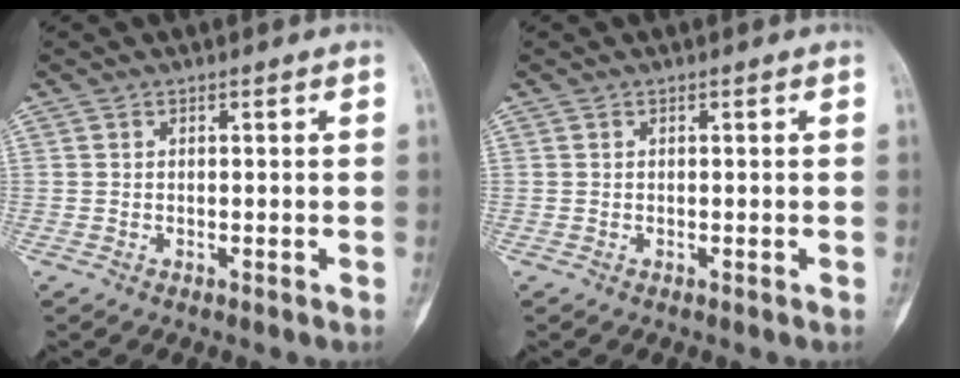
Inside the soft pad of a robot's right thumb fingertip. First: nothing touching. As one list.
[{"total": 0.0}]